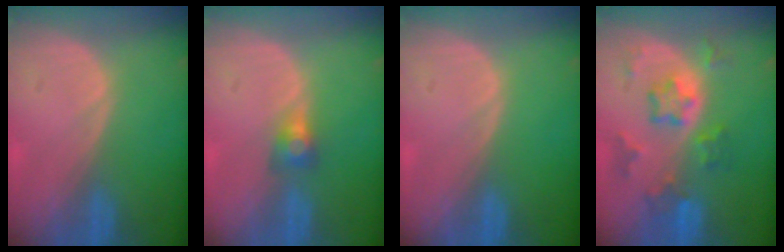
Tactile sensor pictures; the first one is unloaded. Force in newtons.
{"total": 3.0, "press": 2.5, "slide": 1.6}
{"total": 0.0}
{"total": 7.4, "press": 6.6, "slide": 3.4}